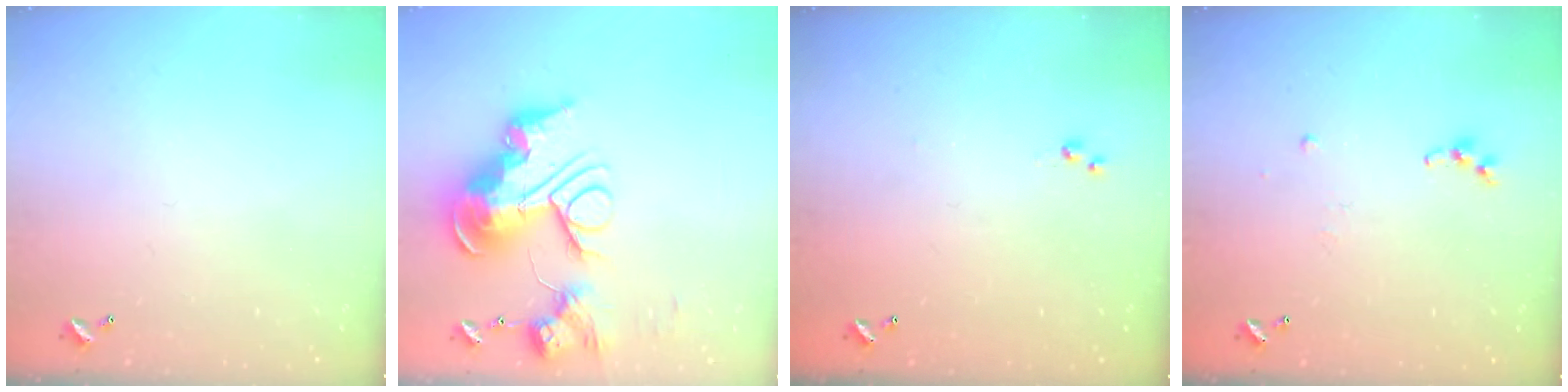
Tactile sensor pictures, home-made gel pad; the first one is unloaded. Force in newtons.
{"total": 0.7, "press": 0.7, "slide": 0.0}
{"total": 3.0, "press": 3.0, "slide": 0.4}
{"total": 7.2, "press": 7.1, "slide": 0.7}